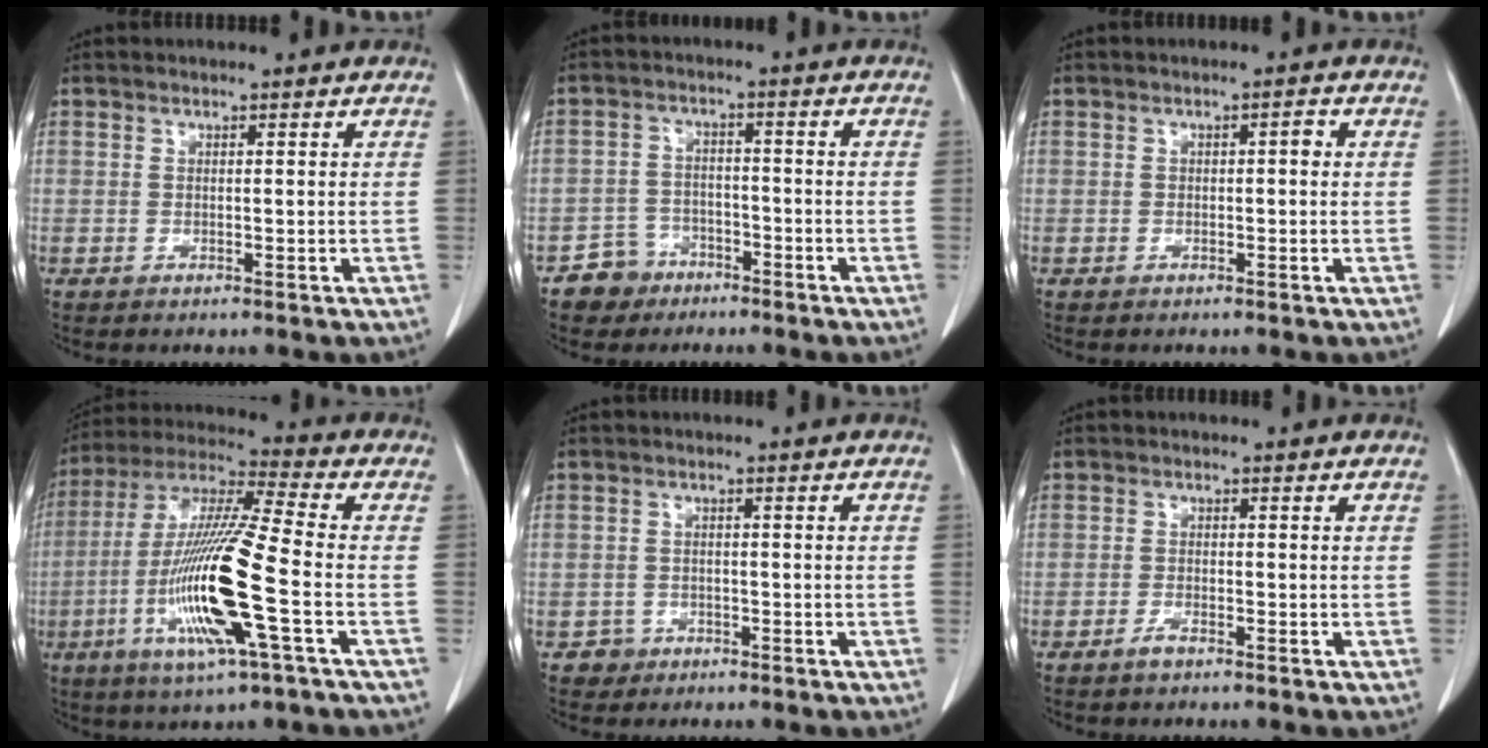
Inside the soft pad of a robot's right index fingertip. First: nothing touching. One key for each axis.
{"total": 5.0, "fx": -3.3, "fy": 3.7, "fz": -0.1, "tx": 0.008, "ty": 0.011, "tz": -0.056}
{"total": 1.3, "fx": 0.1, "fy": 0.5, "fz": 1.2, "tx": -0.011, "ty": 0.006, "tz": 0.002}
{"total": 17.5, "fx": -4.9, "fy": 0.4, "fz": 16.8, "tx": -0.346, "ty": -0.015, "tz": -0.097}
{"total": 2.2, "fx": -1.2, "fy": 1.8, "fz": -0.4, "tx": 0.008, "ty": 0.010, "tz": -0.020}
{"total": 1.5, "fx": -1.2, "fy": 0.2, "fz": 0.9, "tx": -0.022, "ty": -0.003, "tz": -0.021}